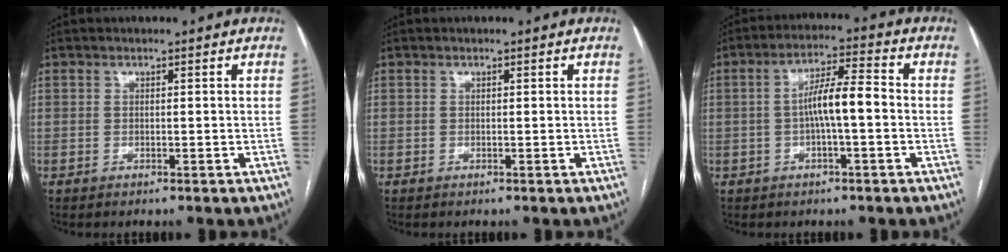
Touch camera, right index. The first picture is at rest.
{"total": 0.0}
{"total": 6.9, "force": [-0.7, 0.9, 6.8], "torque": [-0.123, 0.018, -0.014]}